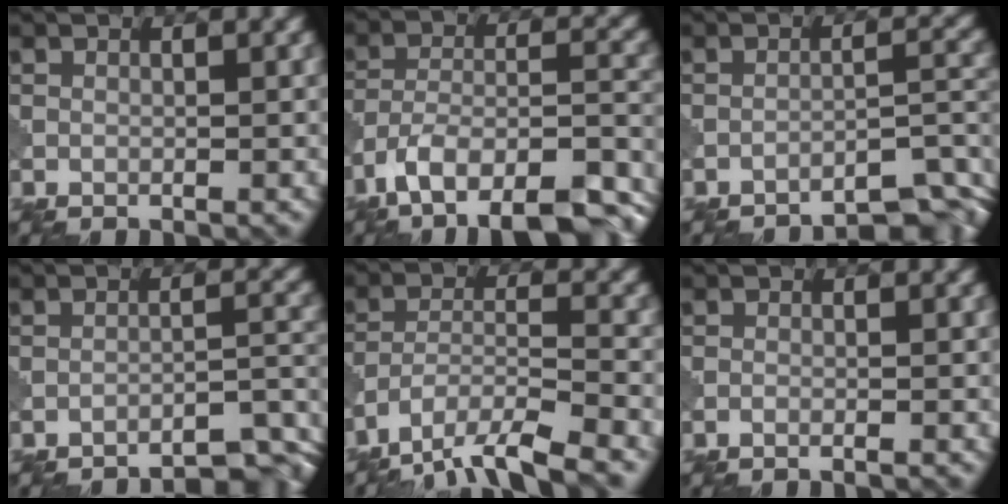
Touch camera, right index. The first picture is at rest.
{"total": 14.6, "force": [-11.3, 5.4, 7.6], "torque": [-0.139, -0.006, -0.150]}
{"total": 6.8, "force": [-6.0, 1.0, 3.0], "torque": [-0.034, 0.008, -0.086]}
{"total": 6.2, "force": [-5.6, 0.9, 2.5], "torque": [-0.027, 0.006, -0.082]}
{"total": 8.3, "force": [-6.8, 1.8, 4.4], "torque": [-0.079, -0.009, -0.125]}
{"total": 1.1, "force": [-0.9, 0.2, 0.6], "torque": [-0.002, 0.002, -0.024]}